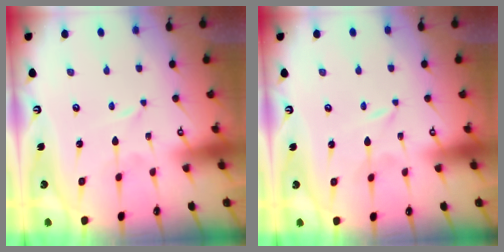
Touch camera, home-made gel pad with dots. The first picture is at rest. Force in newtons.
{"total": 0.0}